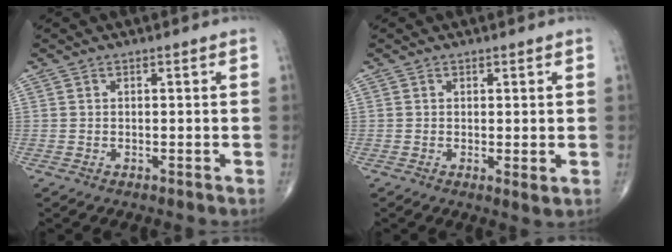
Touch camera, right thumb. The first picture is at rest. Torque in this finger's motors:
{"motor_torque": [-0.30, 0.06, 0.09, 0.09, -0.02]}